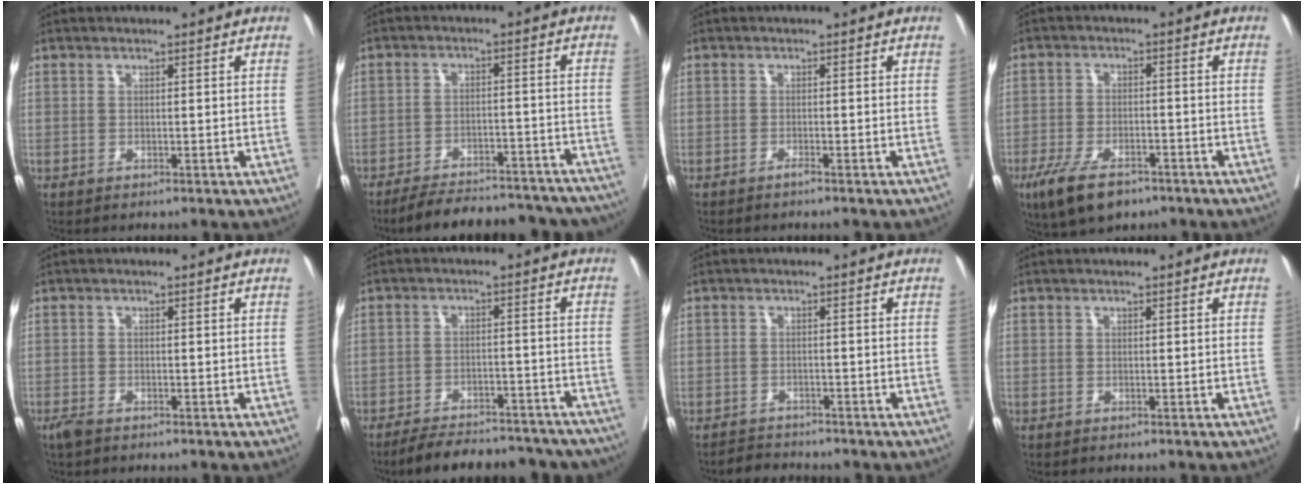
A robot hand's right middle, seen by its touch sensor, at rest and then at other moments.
{"total": 20.4, "force": [-18.7, 4.7, 6.4], "torque": [-0.079, 0.005, -0.238]}
{"total": 0.7, "force": [-0.6, -0.3, 0.4], "torque": [-0.012, -0.002, -0.011]}
{"total": 8.5, "force": [-5.7, 3.3, 5.3], "torque": [-0.105, -0.013, -0.097]}
{"total": 1.7, "force": [-1.3, 0.6, 0.9], "torque": [-0.024, -0.006, -0.023]}
{"total": 17.0, "force": [-15.4, 4.6, 5.5], "torque": [-0.086, 0.006, -0.197]}
{"total": 2.5, "force": [-2.4, 0.4, -0.5], "torque": [0.000, -0.012, -0.041]}
{"total": 0.0}